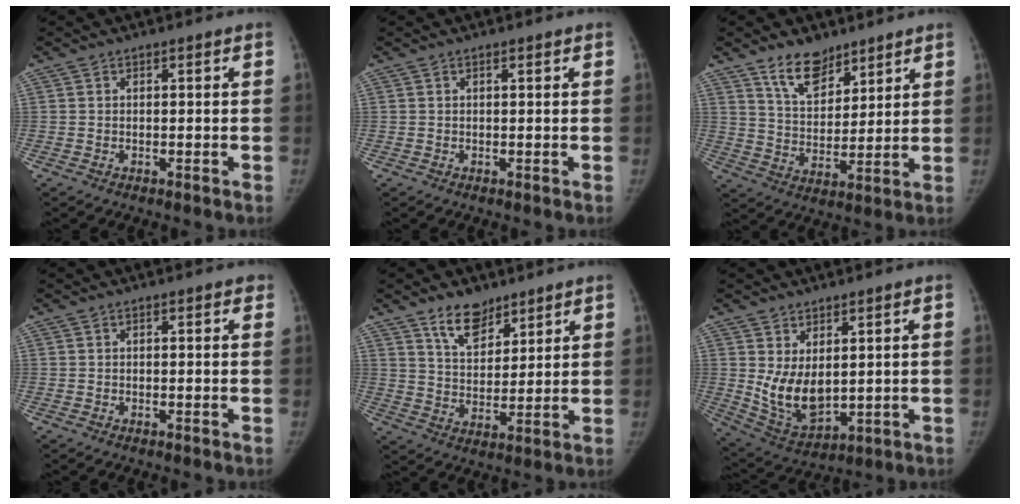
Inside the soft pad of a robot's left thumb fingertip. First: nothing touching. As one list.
[{"total": 0.5, "force": [0.4, 0.1, 0.4], "torque": [-0.005, 0.000, 0.005]}, {"total": 9.5, "force": [6.9, 5.0, 4.1], "torque": [-0.038, -0.053, 0.128]}, {"total": 0.6, "force": [0.4, 0.3, 0.3], "torque": [0.001, -0.001, -0.001]}, {"total": 8.3, "force": [6.0, 4.4, 3.7], "torque": [-0.030, -0.046, 0.110]}, {"total": 9.3, "force": [1.6, 5.7, 7.2], "torque": [-0.111, -0.027, 0.055]}]